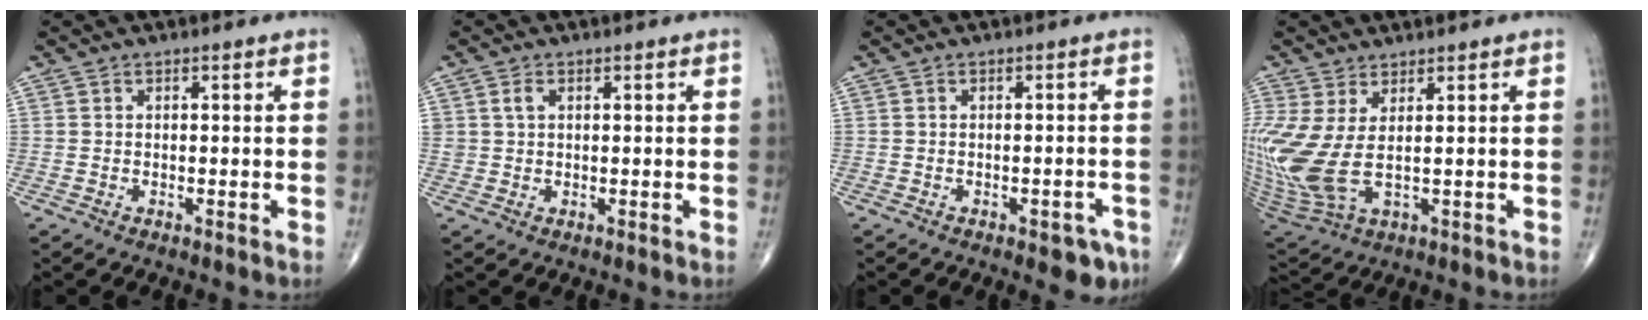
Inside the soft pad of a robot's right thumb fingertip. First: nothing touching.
{"total": 1.8, "force": [0.6, 1.2, 1.2], "torque": [-0.022, 0.001, 0.014]}
{"total": 4.6, "force": [-2.6, 2.3, 3.1], "torque": [-0.019, 0.014, -0.026]}
{"total": 12.5, "force": [1.4, 5.1, 11.3], "torque": [-0.289, -0.018, 0.045]}